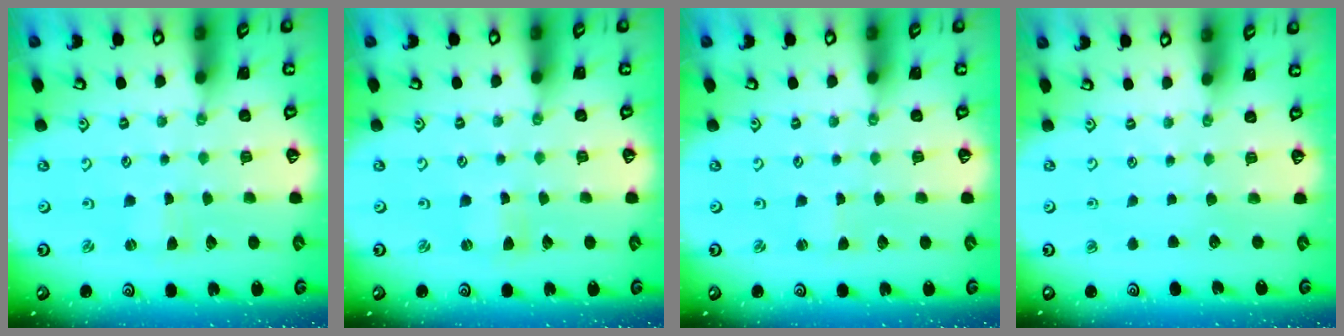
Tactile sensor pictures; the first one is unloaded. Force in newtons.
{"total": 0.0}
{"total": 0.7, "press": 0.7, "slide": 0.2}
{"total": 0.0}